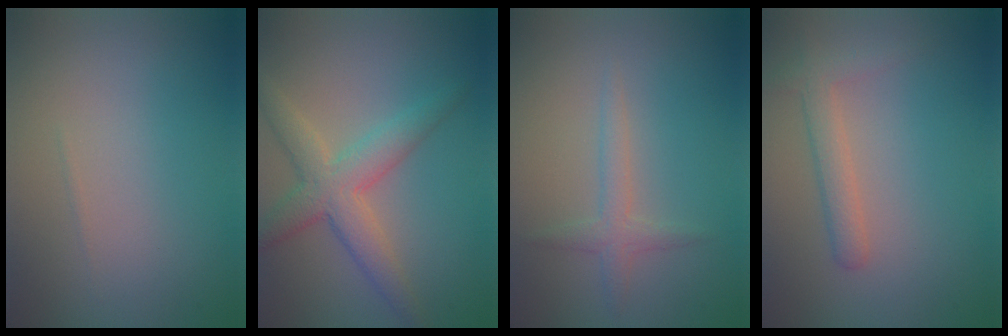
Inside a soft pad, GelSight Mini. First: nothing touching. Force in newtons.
{"total": 4.3, "press": 4.3, "slide": 0.1}
{"total": 1.7, "press": 1.7, "slide": 0.0}
{"total": 2.2, "press": 2.2, "slide": 0.2}